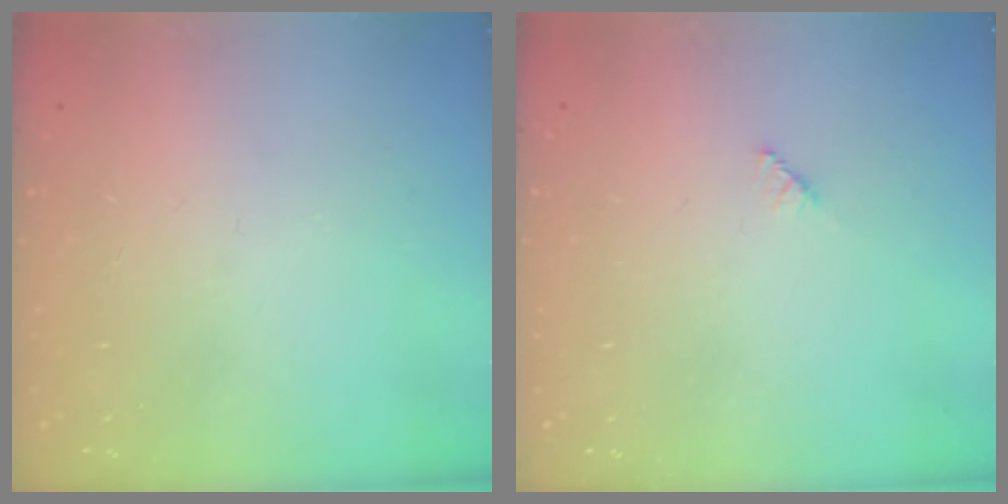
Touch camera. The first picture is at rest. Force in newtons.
{"total": 1.9, "press": 1.9, "slide": 0.3}